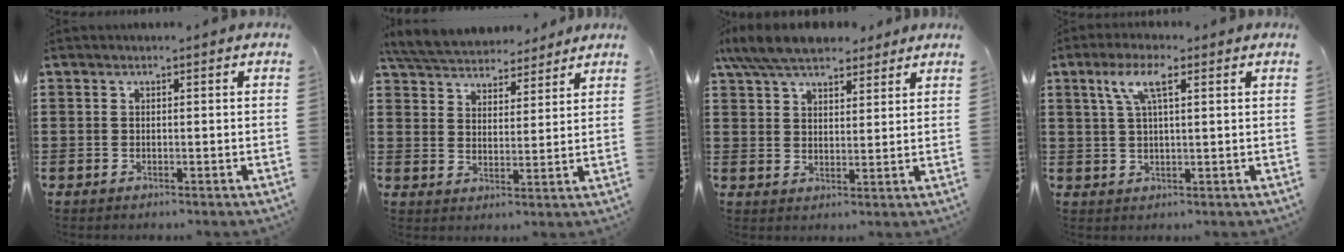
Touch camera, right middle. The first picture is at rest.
{"total": 6.3, "force": [6.2, 1.3, 0.5], "torque": [-0.041, -0.030, 0.113]}
{"total": 7.5, "force": [6.7, 2.0, 2.8], "torque": [-0.077, -0.007, 0.126]}
{"total": 5.8, "force": [2.7, 1.4, 5.0], "torque": [-0.106, 0.011, 0.043]}